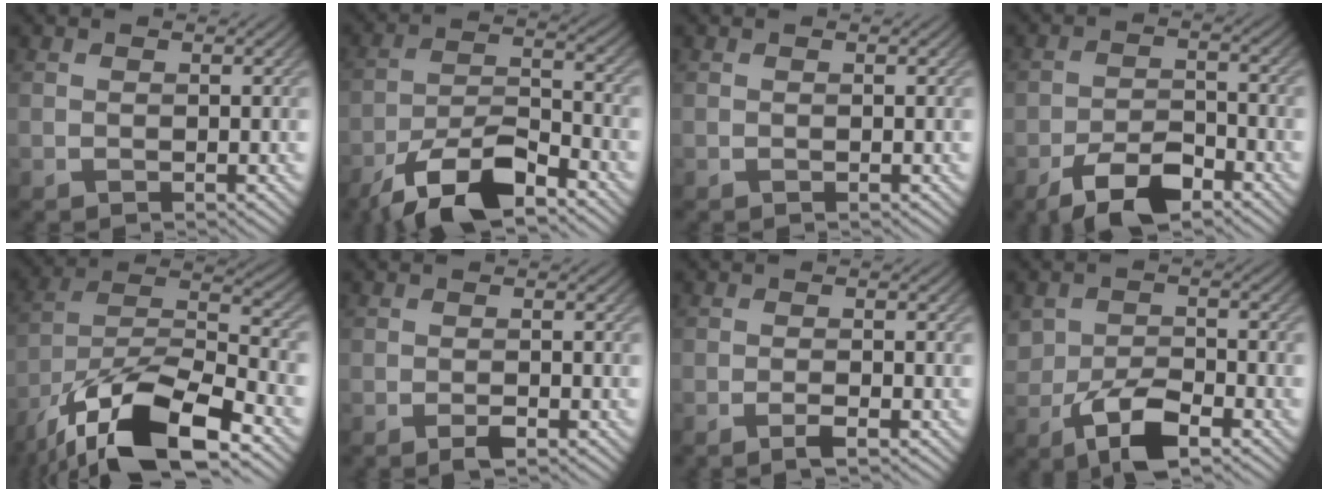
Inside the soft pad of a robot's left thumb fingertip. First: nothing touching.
{"total": 10.7, "force": [-7.6, 3.5, 6.7], "torque": [-0.121, -0.001, -0.150]}
{"total": 0.0}
{"total": 6.8, "force": [-4.6, 2.8, 4.1], "torque": [-0.071, 0.003, -0.087]}
{"total": 16.8, "force": [-10.8, 6.0, 11.3], "torque": [-0.235, -0.020, -0.199]}
{"total": 1.2, "force": [-0.8, 0.4, 0.8], "torque": [-0.014, -0.001, -0.015]}
{"total": 1.7, "force": [-1.1, 0.1, 1.3], "torque": [-0.023, 0.004, -0.022]}
{"total": 6.4, "force": [-3.0, 3.5, 4.5], "torque": [-0.089, -0.008, -0.057]}